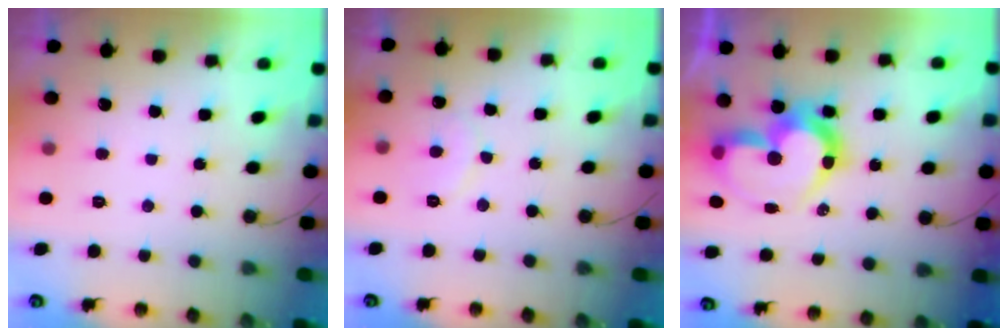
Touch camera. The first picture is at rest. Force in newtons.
{"total": 7.6, "press": 7.6, "slide": 0.7}
{"total": 15.6, "press": 15.3, "slide": 2.7}